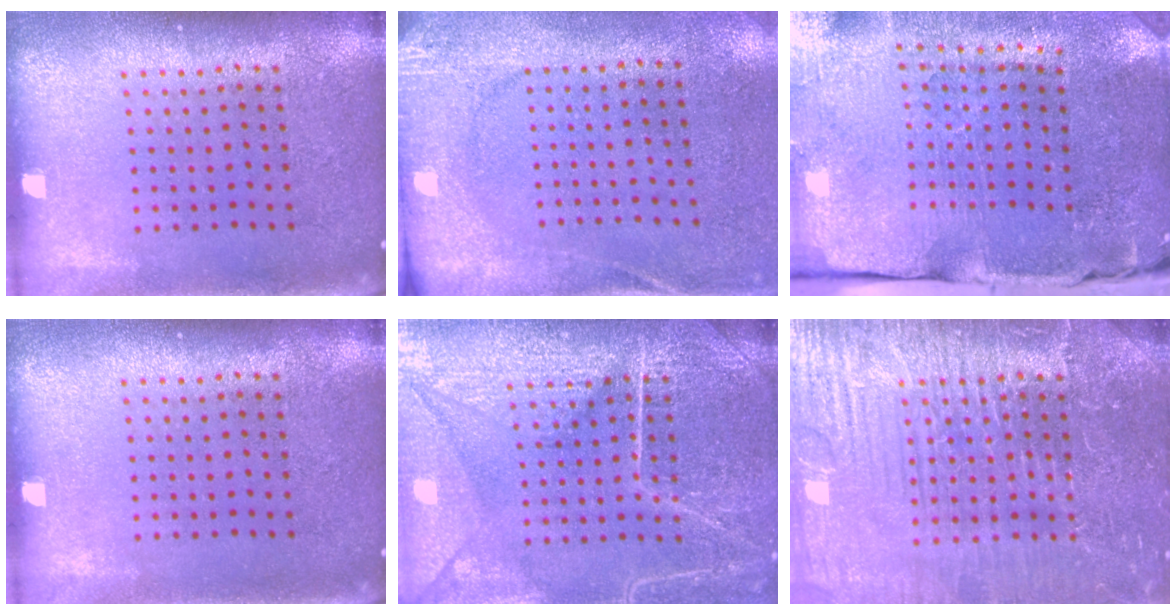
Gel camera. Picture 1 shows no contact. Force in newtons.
{"total": 2.7, "press": 2.1, "slide": 1.7}
{"total": 4.2, "press": 3.7, "slide": 2.1}
{"total": 0.0}
{"total": 6.9, "press": 6.8, "slide": 0.9}
{"total": 6.0, "press": 5.9, "slide": 0.7}